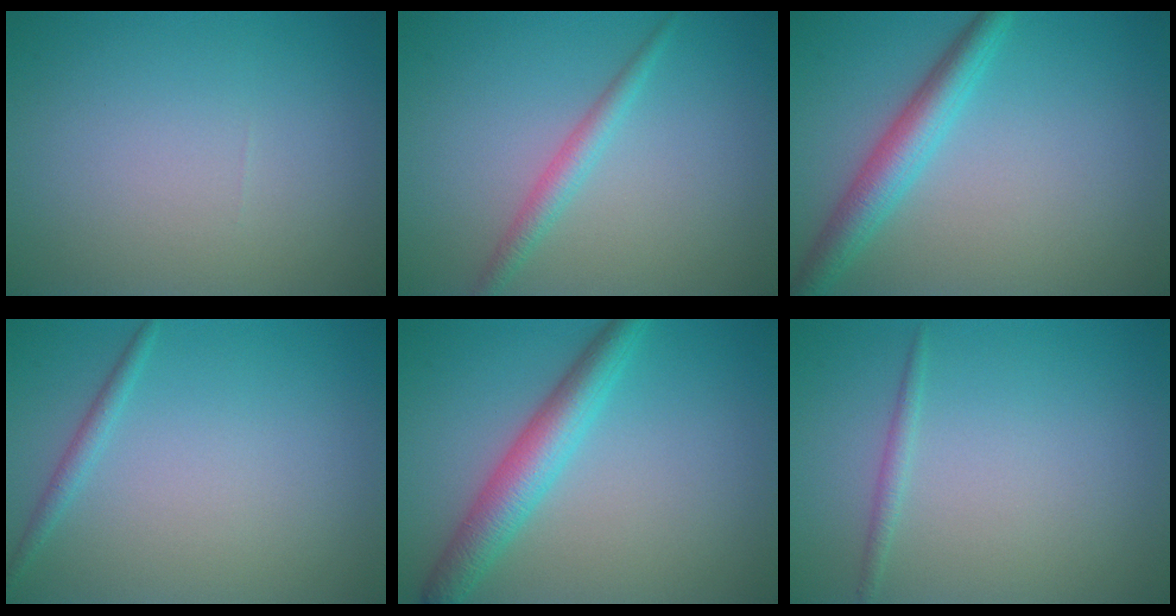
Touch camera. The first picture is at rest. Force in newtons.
{"total": 2.0, "press": 2.0, "slide": 0.1}
{"total": 3.9, "press": 3.9, "slide": 0.0}
{"total": 1.2, "press": 1.2, "slide": 0.0}
{"total": 4.5, "press": 4.5, "slide": 0.1}
{"total": 0.9, "press": 0.9, "slide": 0.1}